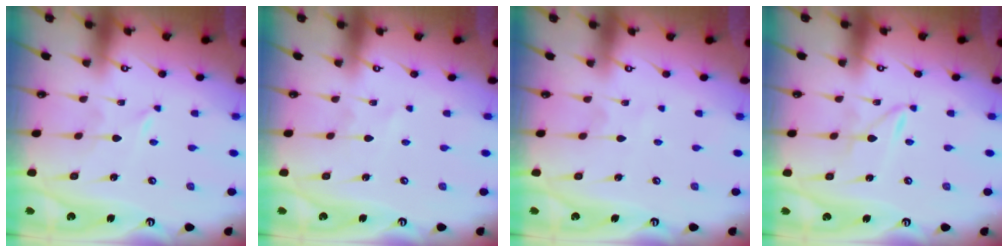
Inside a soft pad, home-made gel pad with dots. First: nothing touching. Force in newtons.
{"total": 1.3, "press": 1.3, "slide": 0.1}
{"total": 2.5, "press": 2.5, "slide": 0.3}
{"total": 1.6, "press": 1.6, "slide": 0.0}